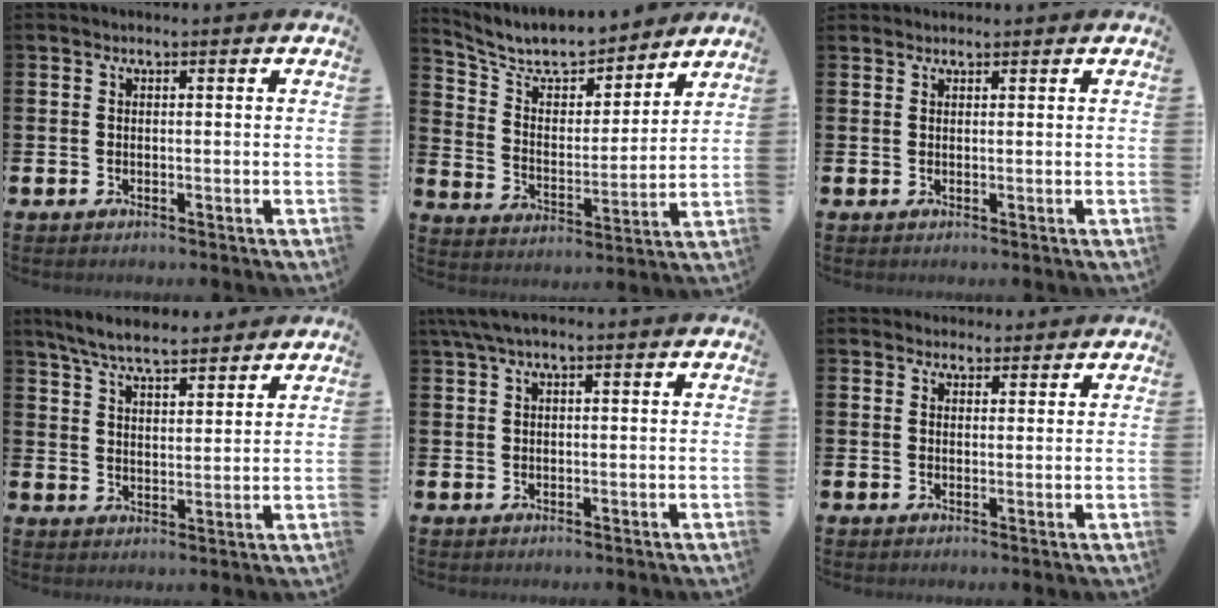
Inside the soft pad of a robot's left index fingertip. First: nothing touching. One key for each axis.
{"total": 8.4, "fx": 7.9, "fy": 2.2, "fz": 2.0, "tx": -0.073, "ty": -0.065, "tz": 0.138}
{"total": 1.1, "fx": 1.1, "fy": 0.3, "fz": -0.2, "tx": 0.015, "ty": -0.002, "tz": 0.018}
{"total": 6.5, "fx": 6.2, "fy": 0.9, "fz": 1.9, "tx": -0.057, "ty": -0.026, "tz": 0.111}
{"total": 5.2, "fx": 3.2, "fy": 0.8, "fz": 4.1, "tx": -0.084, "ty": -0.001, "tz": 0.056}
{"total": 2.6, "fx": 2.4, "fy": 1.0, "fz": -0.1, "tx": 0.012, "ty": -0.010, "tz": 0.041}